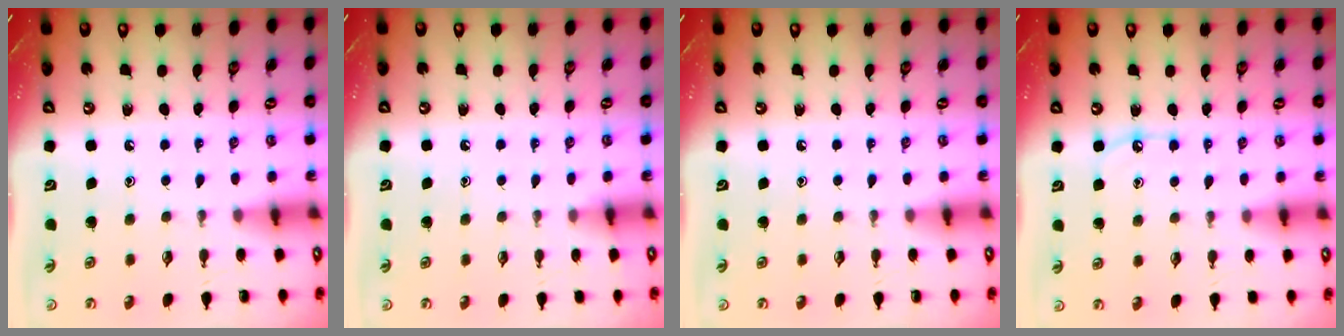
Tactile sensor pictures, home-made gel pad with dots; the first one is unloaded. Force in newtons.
{"total": 3.0, "press": 2.9, "slide": 0.5}
{"total": 0.0}
{"total": 5.7, "press": 5.7, "slide": 0.5}